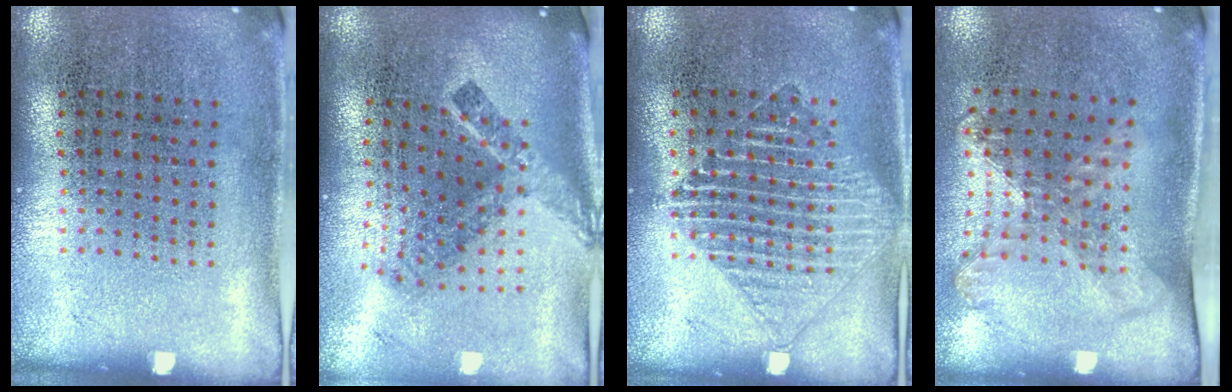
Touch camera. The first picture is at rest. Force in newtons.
{"total": 2.5, "press": 1.6, "slide": 1.9}
{"total": 1.4, "press": 1.4, "slide": 0.3}
{"total": 1.6, "press": 1.2, "slide": 1.0}